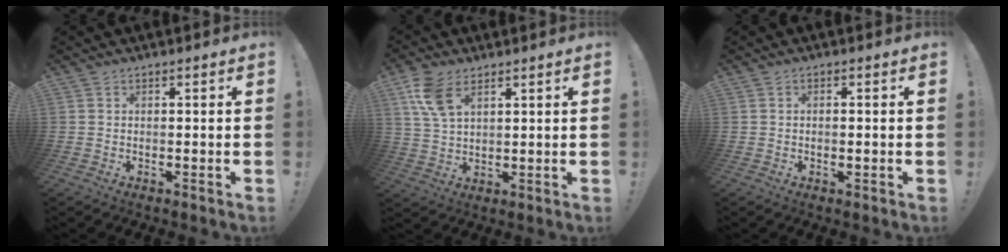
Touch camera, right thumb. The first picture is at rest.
{"total": 9.4, "force": [5.0, 5.1, 6.1], "torque": [-0.122, -0.015, 0.096]}
{"total": 0.9, "force": [-0.3, 0.4, 0.8], "torque": [-0.009, 0.000, -0.006]}